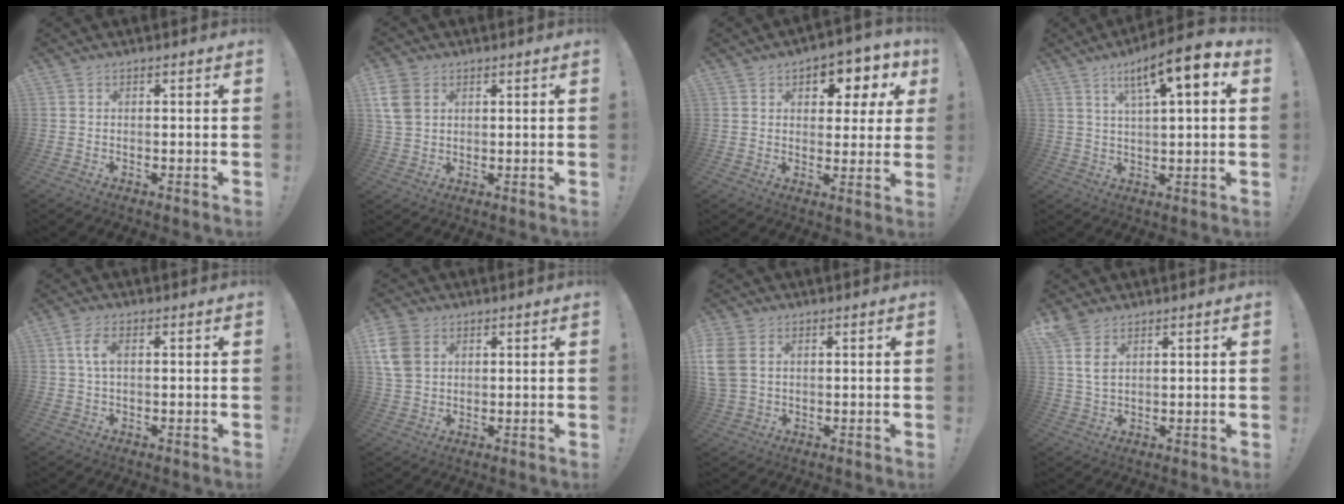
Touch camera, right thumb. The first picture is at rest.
{"total": 7.9, "force": [2.9, 5.8, 4.5], "torque": [-0.095, -0.004, 0.058]}
{"total": 6.8, "force": [3.5, 4.5, 3.7], "torque": [-0.037, -0.027, 0.061]}
{"total": 10.6, "force": [5.1, 1.5, 9.2], "torque": [-0.150, -0.023, 0.078]}
{"total": 4.6, "force": [1.0, 2.2, 4.0], "torque": [-0.081, 0.003, 0.015]}
{"total": 10.2, "force": [3.7, 7.6, 5.8], "torque": [-0.113, -0.008, 0.074]}
{"total": 8.1, "force": [2.4, 6.0, 4.9], "torque": [-0.106, -0.007, 0.050]}
{"total": 5.5, "force": [2.9, 2.8, 3.7], "torque": [-0.069, -0.014, 0.053]}